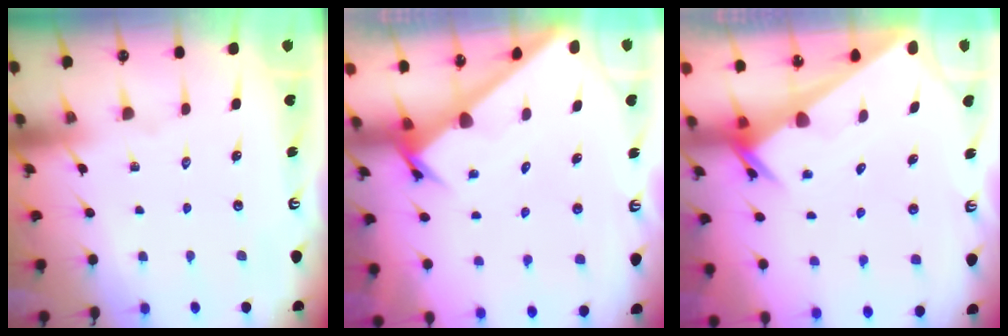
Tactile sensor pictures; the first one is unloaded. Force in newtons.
{"total": 2.3, "press": 2.3, "slide": 0.1}
{"total": 3.3, "press": 3.2, "slide": 0.3}